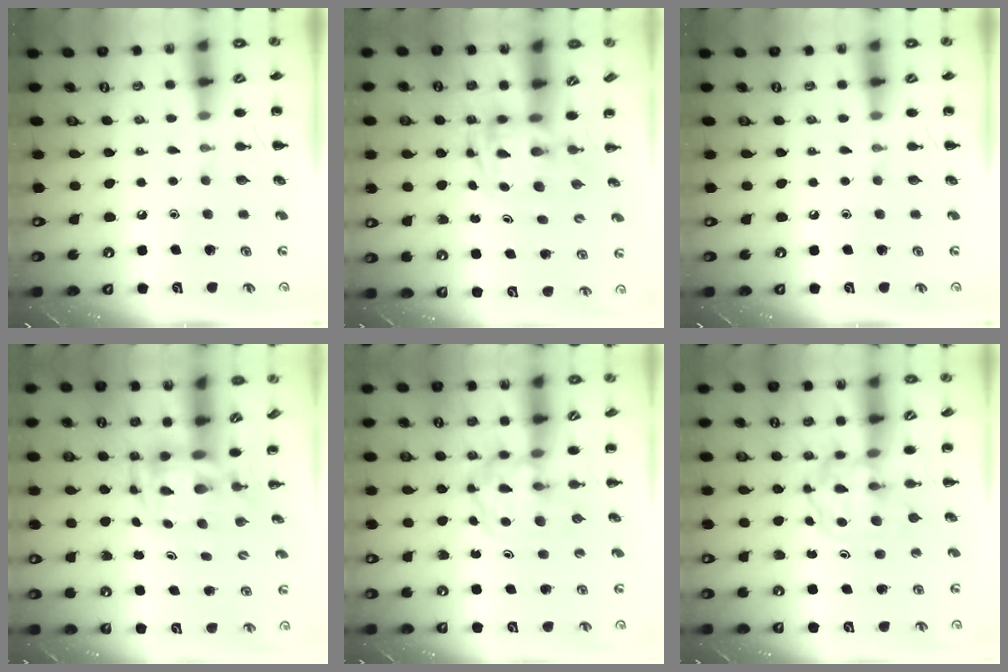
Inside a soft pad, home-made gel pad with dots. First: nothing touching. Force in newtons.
{"total": 2.7, "press": 2.7, "slide": 0.5}
{"total": 0.0}
{"total": 4.0, "press": 3.9, "slide": 0.8}
{"total": 3.8, "press": 3.8, "slide": 0.4}
{"total": 3.9, "press": 3.9, "slide": 0.5}